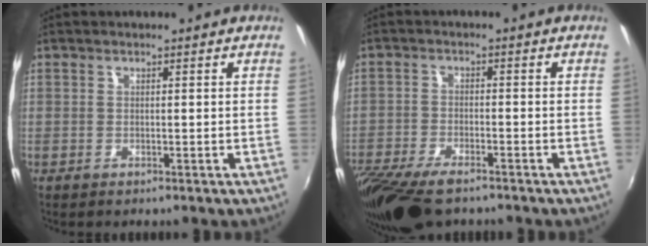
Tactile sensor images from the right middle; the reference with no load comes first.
{"total": 13.9, "force": [-10.5, 4.7, 7.9], "torque": [-0.186, -0.051, -0.186]}